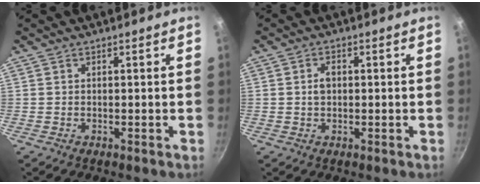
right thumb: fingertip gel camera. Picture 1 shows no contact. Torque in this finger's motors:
{"motor_torque": [-0.15, -0.01, 0.10, 0.11, 0.02]}